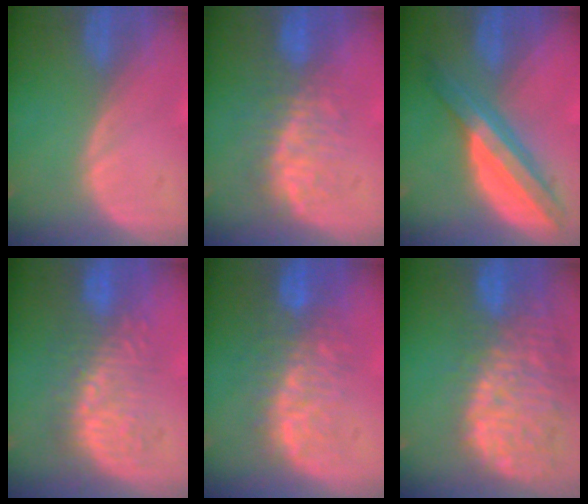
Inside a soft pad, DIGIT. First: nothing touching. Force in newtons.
{"total": 7.5, "press": 7.0, "slide": 2.8}
{"total": 8.1, "press": 8.0, "slide": 0.5}
{"total": 8.7, "press": 8.6, "slide": 1.6}
{"total": 10.0, "press": 8.6, "slide": 5.2}
{"total": 14.4, "press": 11.9, "slide": 8.2}